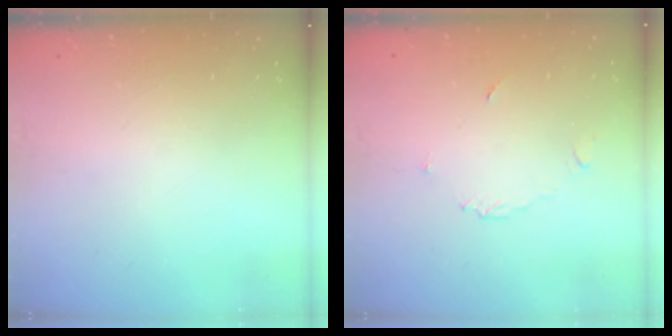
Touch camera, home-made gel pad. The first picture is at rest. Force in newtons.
{"total": 3.8, "press": 3.8, "slide": 0.4}